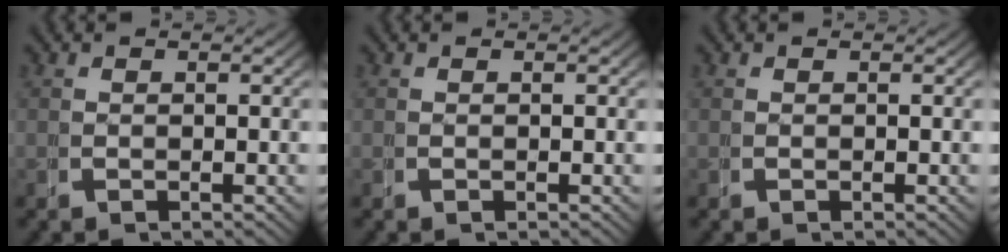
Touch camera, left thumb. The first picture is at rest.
{"total": 0.0}
{"total": 0.0}